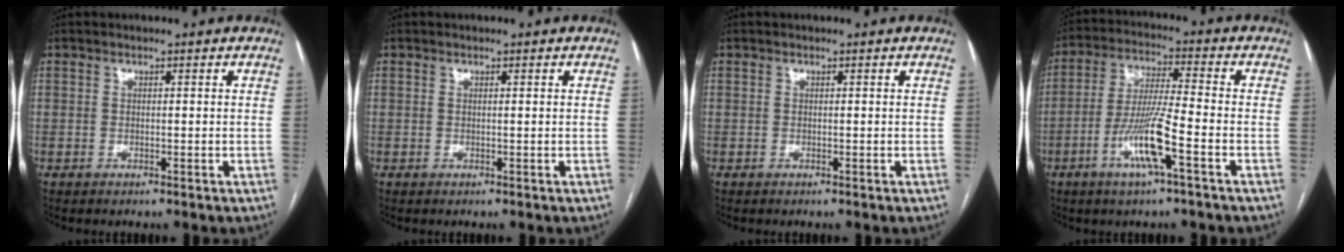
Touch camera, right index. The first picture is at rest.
{"total": 0.0}
{"total": 0.0}
{"total": 9.9, "force": [-4.1, 0.1, 9.0], "torque": [-0.178, -0.004, -0.081]}